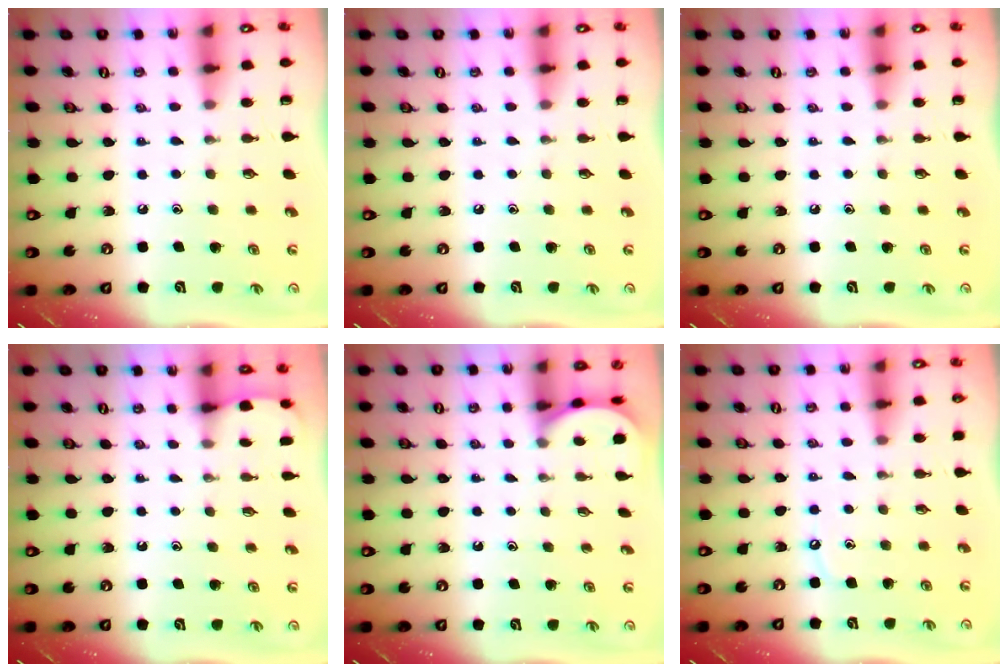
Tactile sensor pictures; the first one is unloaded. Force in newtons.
{"total": 0.0}
{"total": 0.0}
{"total": 1.3, "press": 1.3, "slide": 0.1}
{"total": 2.0, "press": 2.0, "slide": 0.2}
{"total": 3.8, "press": 3.7, "slide": 0.6}